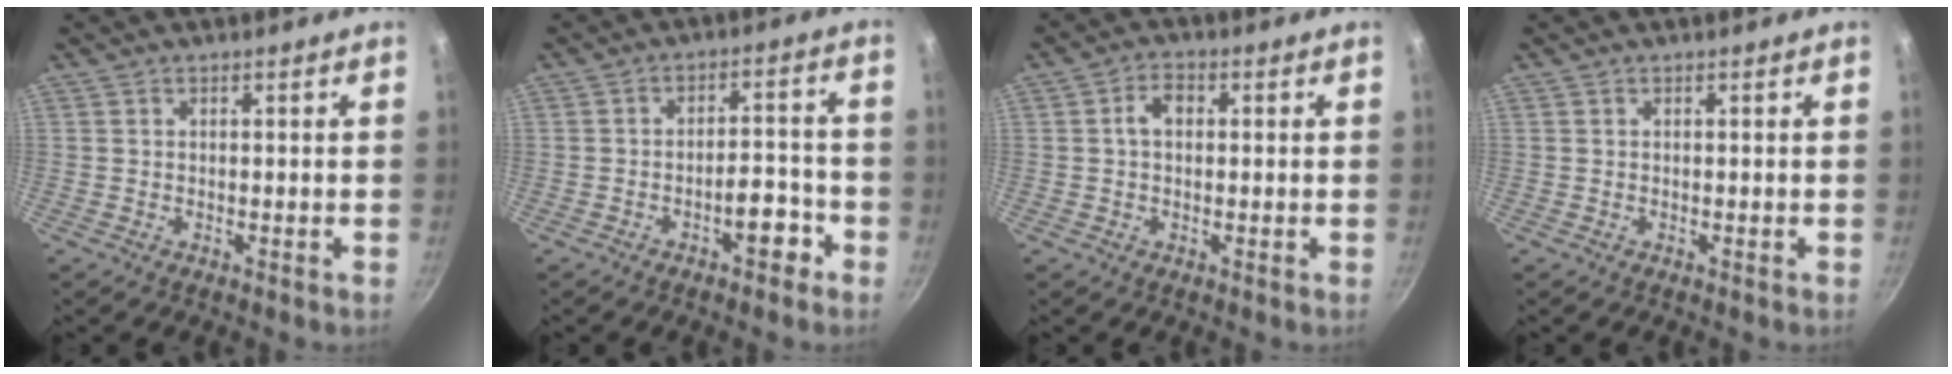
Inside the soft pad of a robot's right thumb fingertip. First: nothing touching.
{"total": 5.9, "force": [-3.3, 2.5, 4.2], "torque": [-0.035, 0.037, -0.042]}
{"total": 3.8, "force": [0.4, 2.6, 2.7], "torque": [-0.037, 0.011, 0.002]}
{"total": 0.0}